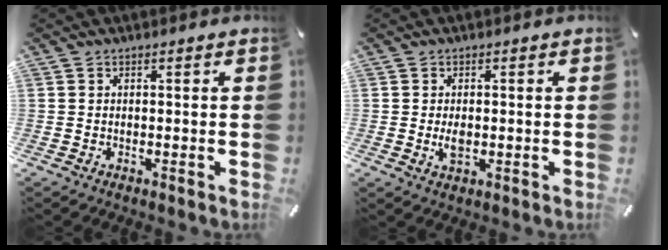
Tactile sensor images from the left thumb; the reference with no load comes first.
{"total": 3.3, "force": [-0.3, 1.9, 2.6], "torque": [-0.055, -0.006, -0.010]}